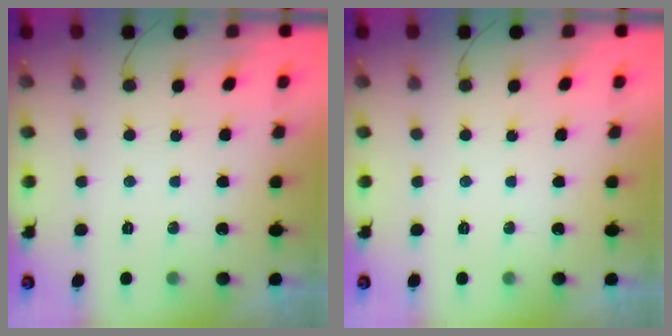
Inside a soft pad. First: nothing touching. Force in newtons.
{"total": 0.0}